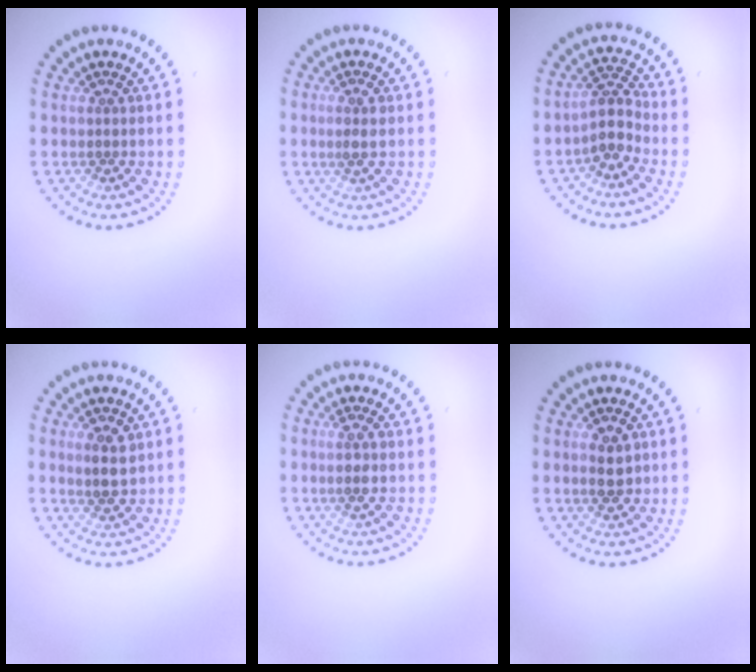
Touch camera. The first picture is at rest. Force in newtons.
{"total": 1.7, "press": 1.6, "slide": 0.7}
{"total": 2.9, "press": 2.4, "slide": 1.7}
{"total": 2.8, "press": 2.8, "slide": 0.4}
{"total": 1.6, "press": 1.4, "slide": 0.8}
{"total": 2.5, "press": 2.5, "slide": 0.1}